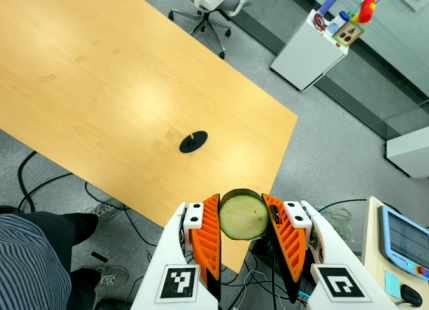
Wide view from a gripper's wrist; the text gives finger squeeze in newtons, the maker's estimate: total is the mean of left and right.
{"total": 9.8, "left": 9.3, "right": 10.3}